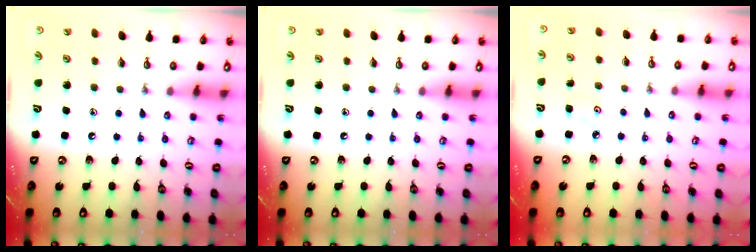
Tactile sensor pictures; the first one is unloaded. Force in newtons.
{"total": 0.0}
{"total": 3.3, "press": 3.2, "slide": 0.5}